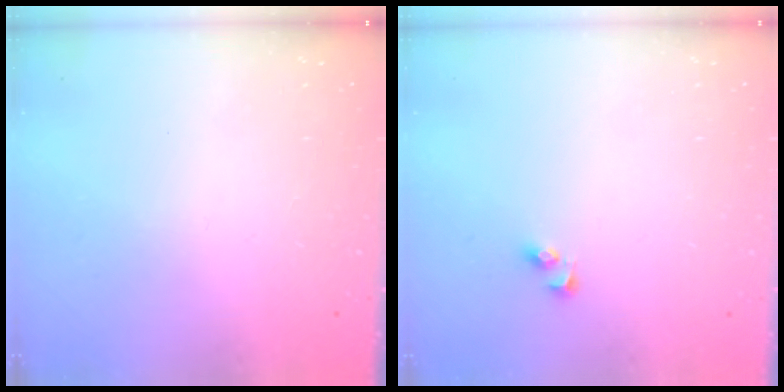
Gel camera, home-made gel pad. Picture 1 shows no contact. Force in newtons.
{"total": 2.5, "press": 2.5, "slide": 0.3}